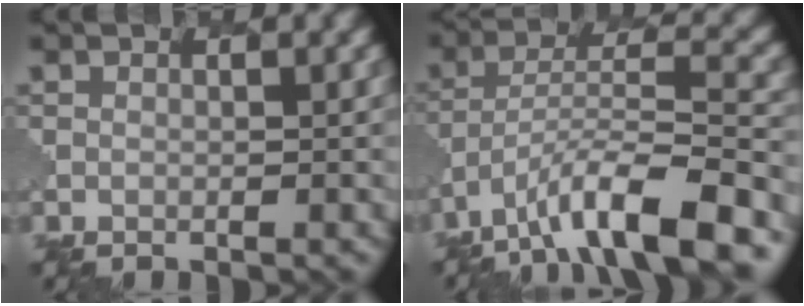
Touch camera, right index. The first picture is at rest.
{"total": 10.1, "force": [-6.9, 2.4, 7.0], "torque": [-0.119, 0.011, -0.122]}